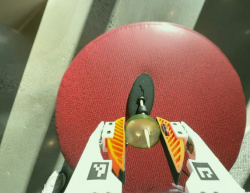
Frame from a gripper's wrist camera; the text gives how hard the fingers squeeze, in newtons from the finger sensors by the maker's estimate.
{"total": 10.5, "left": 10.5, "right": 10.4}